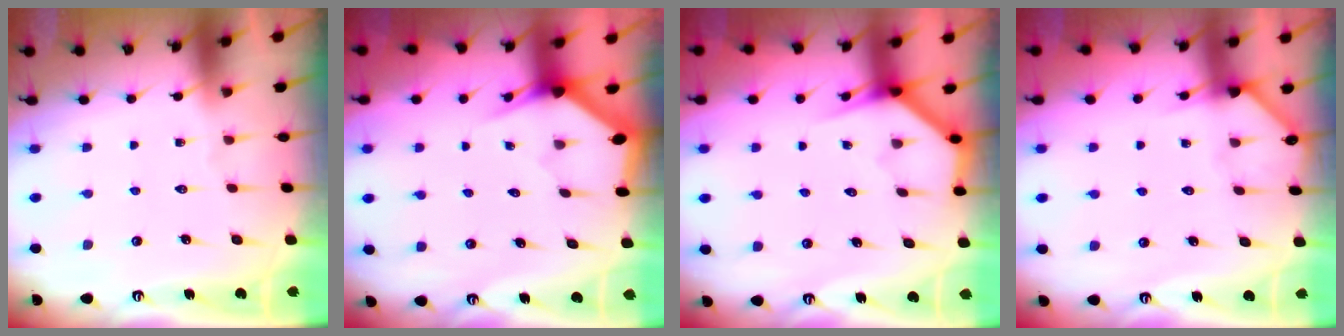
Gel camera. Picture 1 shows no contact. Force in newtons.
{"total": 2.9, "press": 2.9, "slide": 0.1}
{"total": 3.9, "press": 3.9, "slide": 0.3}
{"total": 4.3, "press": 4.3, "slide": 0.2}